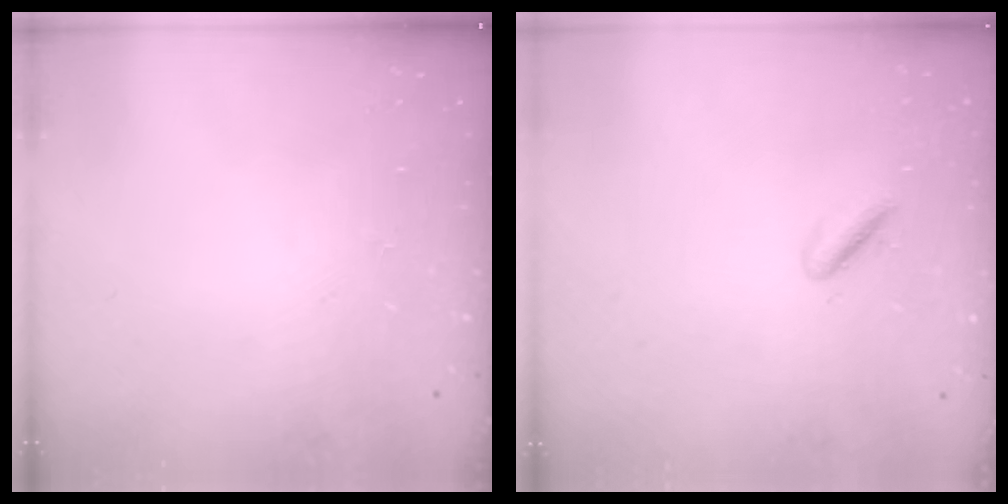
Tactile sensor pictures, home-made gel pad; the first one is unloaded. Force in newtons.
{"total": 1.6, "press": 1.5, "slide": 0.5}